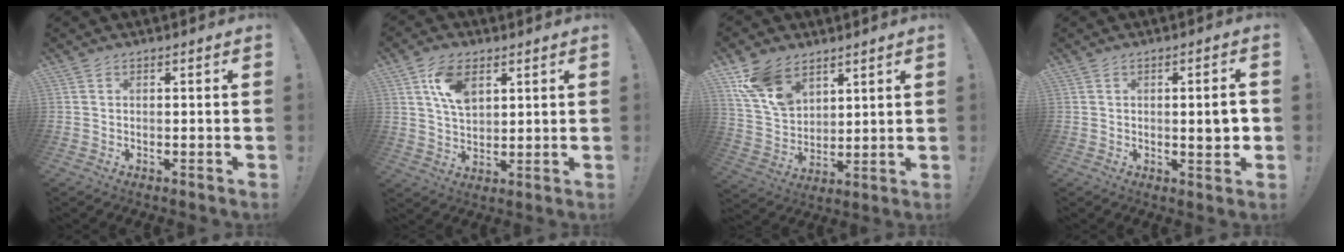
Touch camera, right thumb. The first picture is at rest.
{"total": 9.8, "force": [4.6, 6.0, 6.3], "torque": [-0.107, -0.008, 0.087]}
{"total": 12.6, "force": [8.2, 7.9, 5.4], "torque": [-0.112, -0.037, 0.167]}
{"total": 5.3, "force": [0.0, 1.0, 5.2], "torque": [-0.067, -0.007, -0.003]}